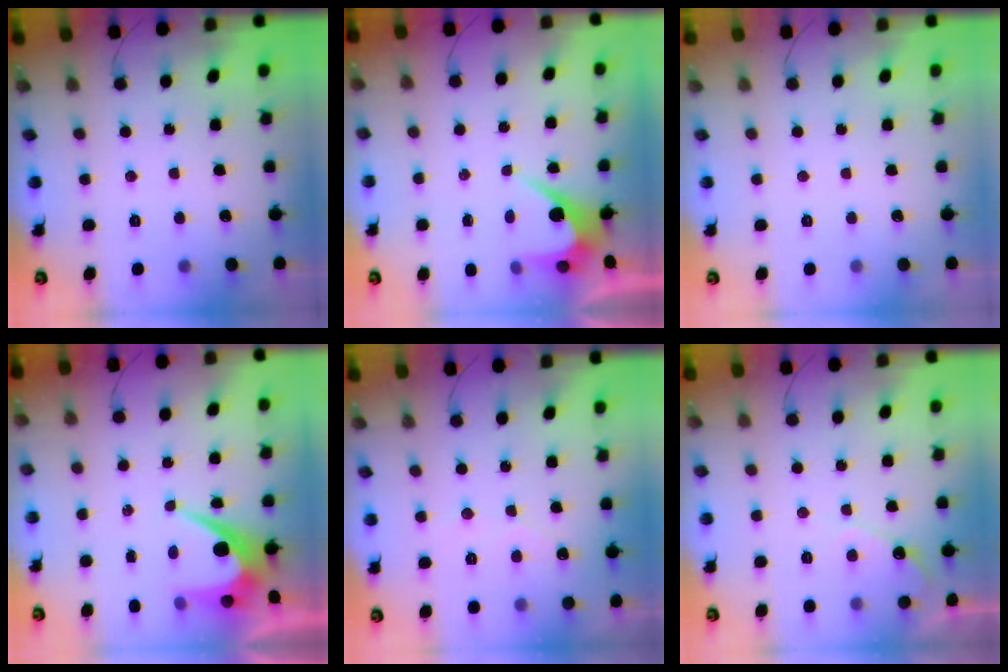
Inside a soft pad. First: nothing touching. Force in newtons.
{"total": 5.2, "press": 5.1, "slide": 0.2}
{"total": 0.0}
{"total": 6.1, "press": 6.1, "slide": 0.5}
{"total": 2.5, "press": 2.5, "slide": 0.1}
{"total": 6.3, "press": 6.3, "slide": 0.3}